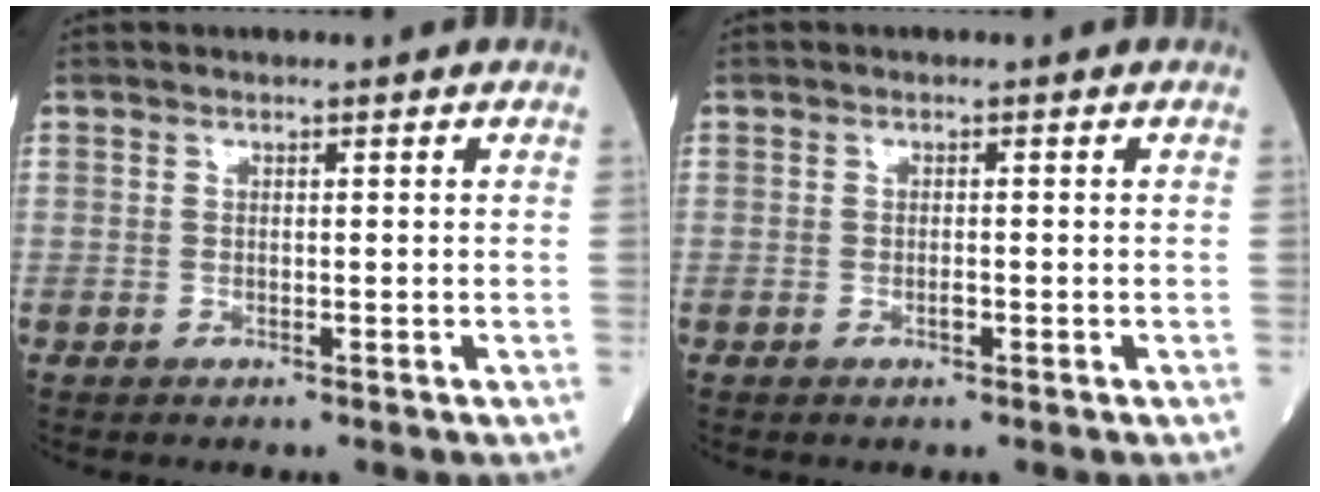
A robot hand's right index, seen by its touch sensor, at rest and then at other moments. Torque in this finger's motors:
{"motor_torque": [0.05, -0.01, 0.06, 0.00]}